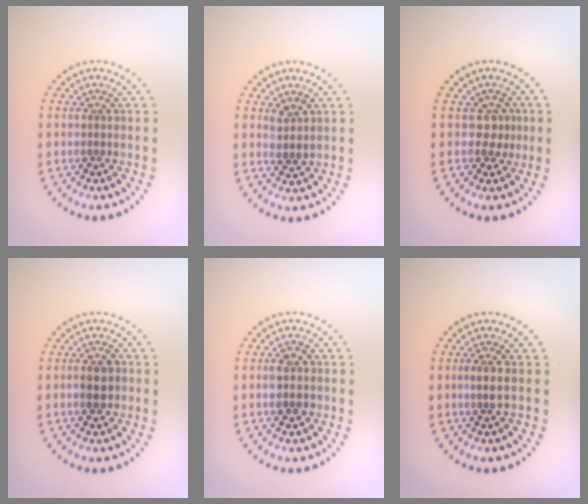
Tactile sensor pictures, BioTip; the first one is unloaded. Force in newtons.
{"total": 1.5, "press": 1.3, "slide": 0.8}
{"total": 1.5, "press": 1.2, "slide": 0.9}
{"total": 2.2, "press": 2.2, "slide": 0.1}
{"total": 1.9, "press": 1.9, "slide": 0.2}
{"total": 1.5, "press": 1.2, "slide": 0.9}